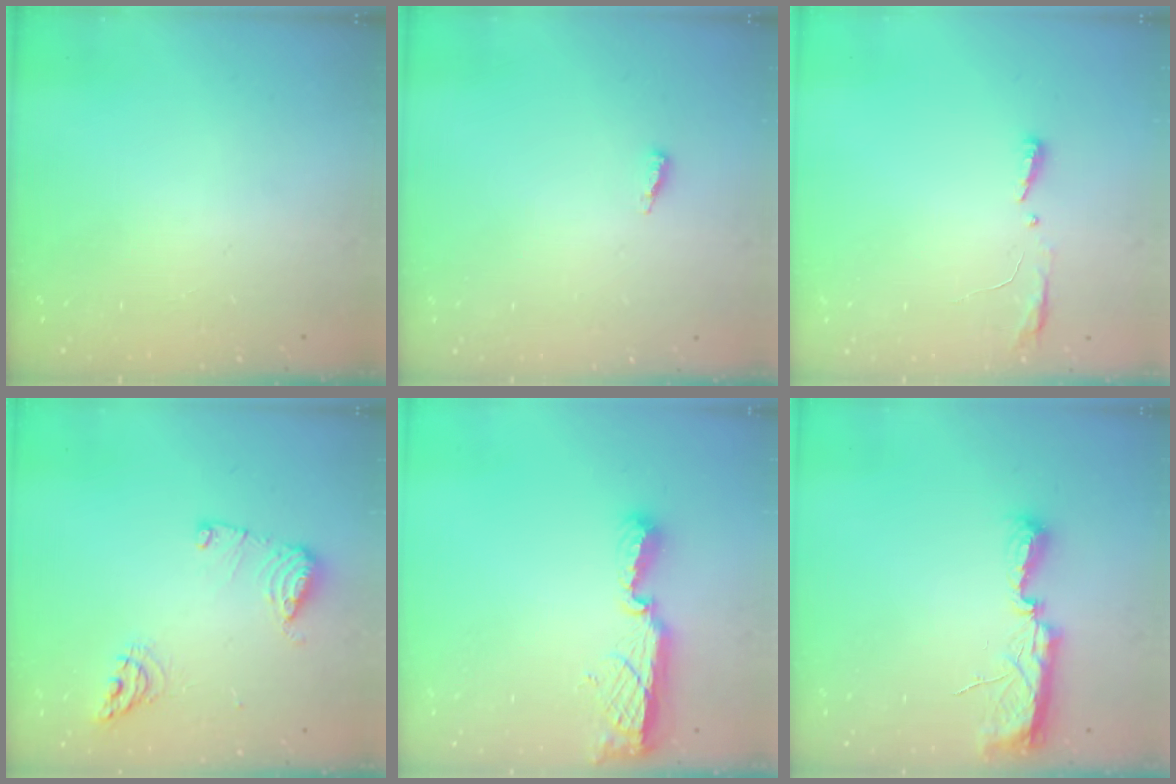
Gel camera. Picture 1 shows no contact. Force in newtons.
{"total": 7.7, "press": 4.9, "slide": 5.9}
{"total": 4.1, "press": 3.9, "slide": 1.2}
{"total": 10.2, "press": 10.1, "slide": 1.2}
{"total": 8.5, "press": 8.4, "slide": 0.8}
{"total": 10.5, "press": 9.0, "slide": 5.3}